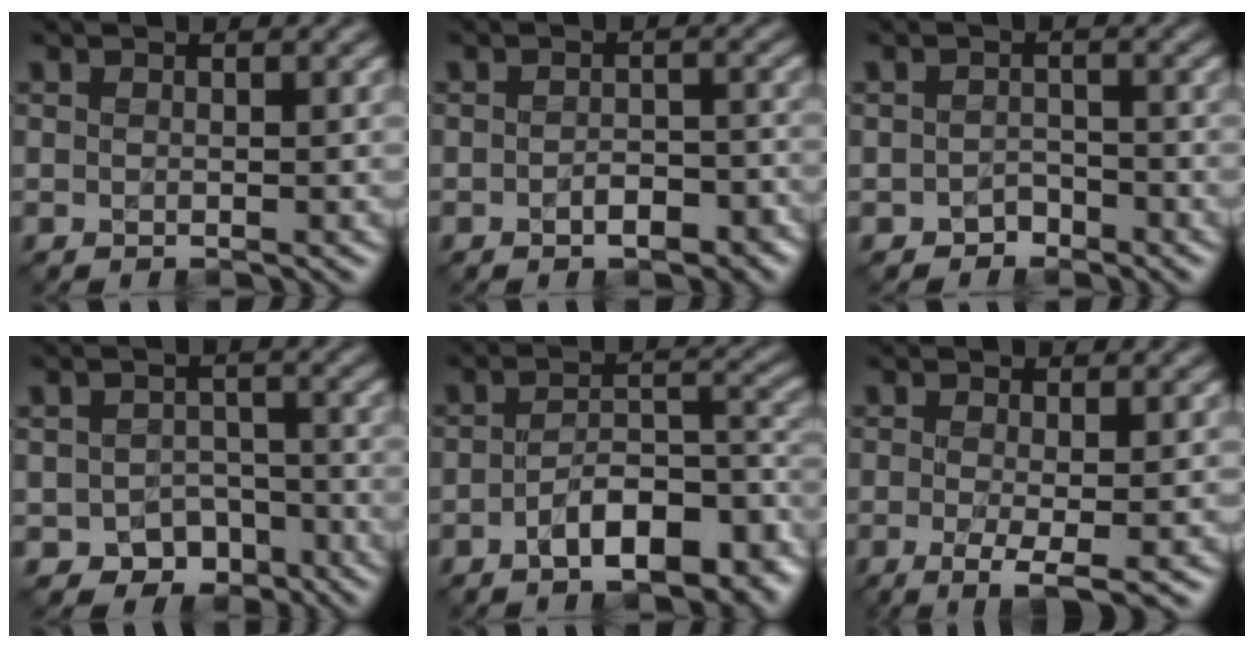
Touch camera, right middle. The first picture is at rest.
{"total": 2.6, "force": [-1.0, 1.5, 1.8], "torque": [-0.033, 0.006, -0.014]}
{"total": 1.3, "force": [-0.8, 1.0, 0.3], "torque": [-0.003, 0.009, -0.020]}
{"total": 4.2, "force": [-2.5, 3.1, 1.4], "torque": [-0.010, -0.004, -0.032]}
{"total": 8.0, "force": [-3.7, 3.5, 6.2], "torque": [-0.094, 0.004, -0.063]}
{"total": 2.9, "force": [-0.4, 0.5, 2.8], "torque": [-0.054, -0.007, -0.010]}